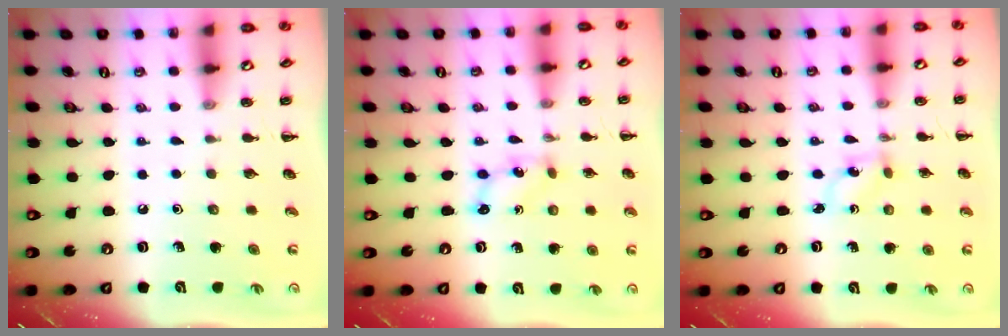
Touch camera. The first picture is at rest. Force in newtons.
{"total": 1.8, "press": 1.8, "slide": 0.3}
{"total": 1.4, "press": 1.2, "slide": 0.6}